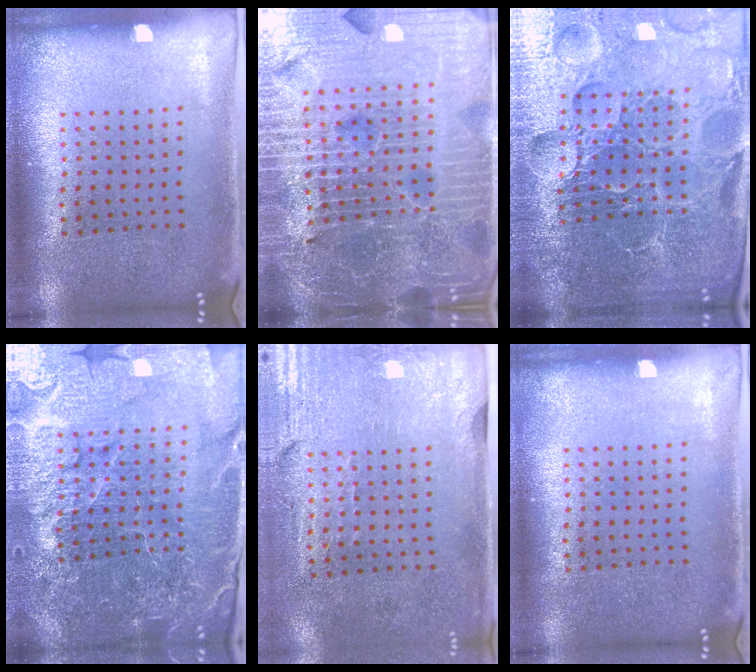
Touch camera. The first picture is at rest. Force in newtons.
{"total": 6.6, "press": 5.8, "slide": 3.0}
{"total": 6.6, "press": 5.9, "slide": 3.1}
{"total": 6.0, "press": 5.3, "slide": 2.7}
{"total": 3.0, "press": 2.5, "slide": 1.6}
{"total": 0.0}